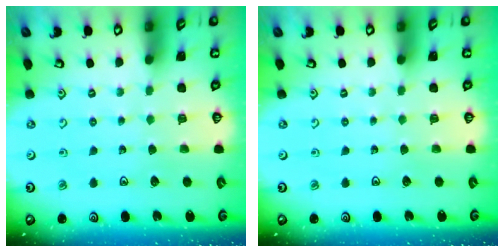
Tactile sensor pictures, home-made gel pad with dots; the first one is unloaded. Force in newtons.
{"total": 0.0}